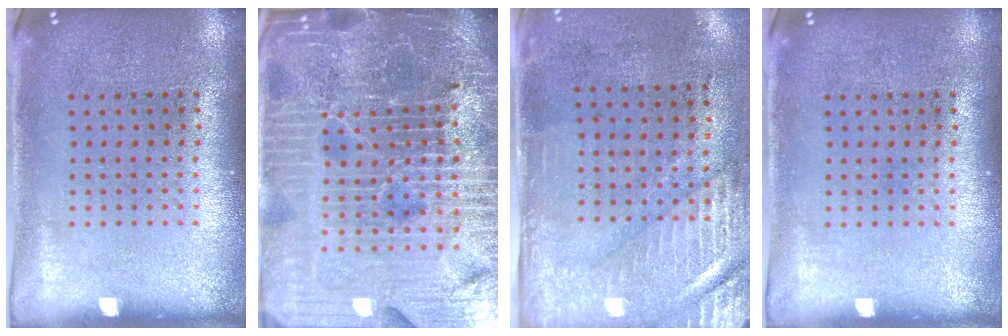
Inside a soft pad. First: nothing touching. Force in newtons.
{"total": 6.5, "press": 5.8, "slide": 3.0}
{"total": 2.9, "press": 2.4, "slide": 1.6}
{"total": 0.0}